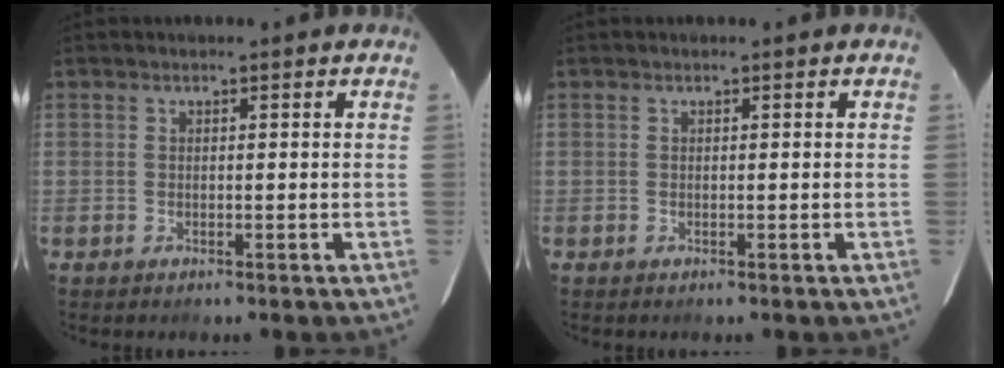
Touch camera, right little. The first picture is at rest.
{"total": 0.0}